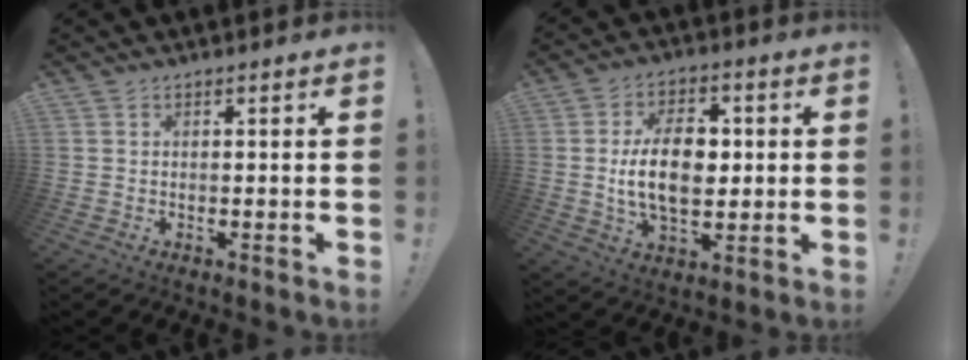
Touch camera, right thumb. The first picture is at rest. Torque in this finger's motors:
{"motor_torque": [1.11, 2.28, 0.94, -0.50, 0.09]}